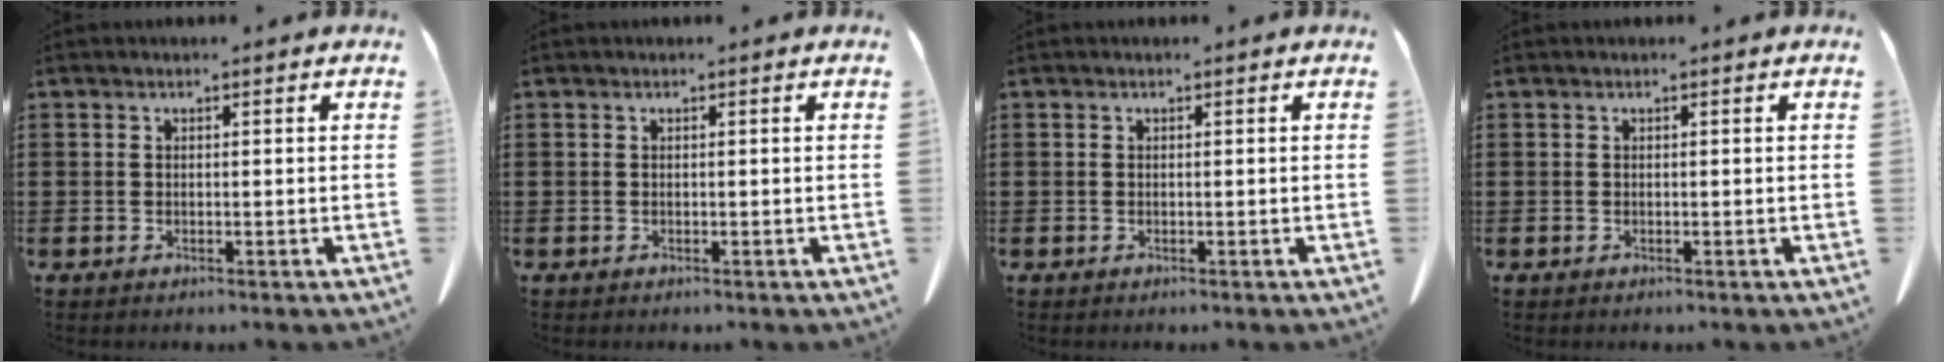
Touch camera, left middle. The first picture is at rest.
{"total": 0.0}
{"total": 0.0}
{"total": 0.0}